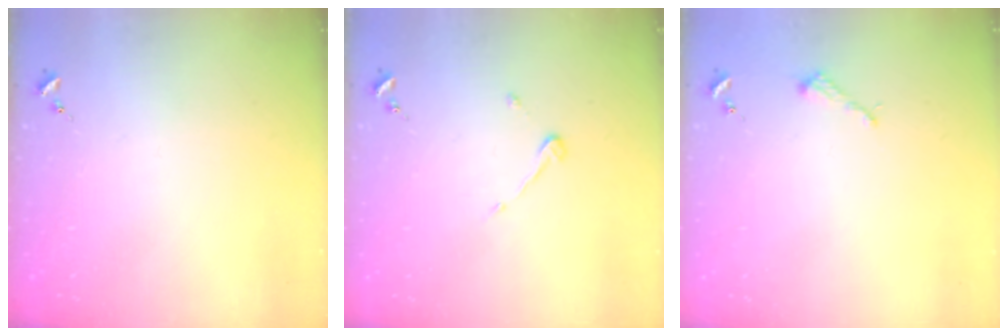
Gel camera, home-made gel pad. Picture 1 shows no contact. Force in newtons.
{"total": 3.6, "press": 3.6, "slide": 0.2}
{"total": 2.6, "press": 2.6, "slide": 0.3}